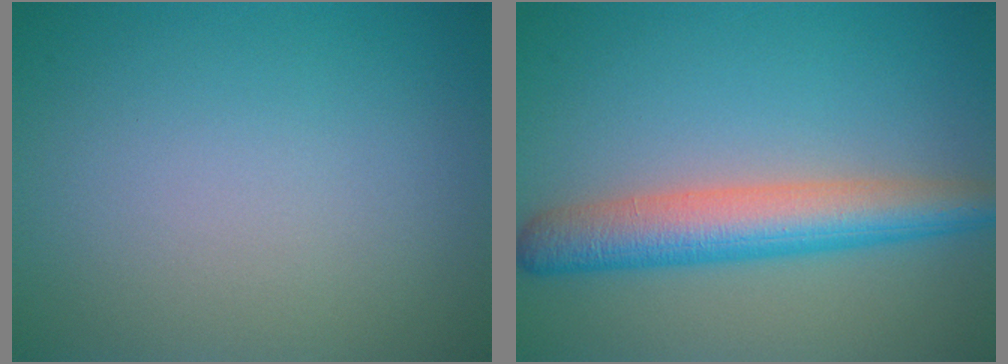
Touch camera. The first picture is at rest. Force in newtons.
{"total": 5.9, "press": 5.9, "slide": 0.1}